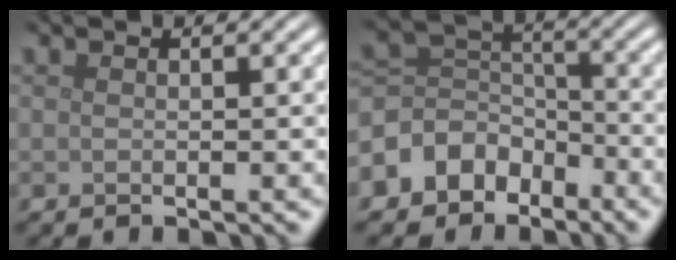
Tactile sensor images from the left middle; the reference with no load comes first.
{"total": 6.0, "force": [-3.8, 4.4, 1.7], "torque": [-0.021, 0.020, -0.086]}